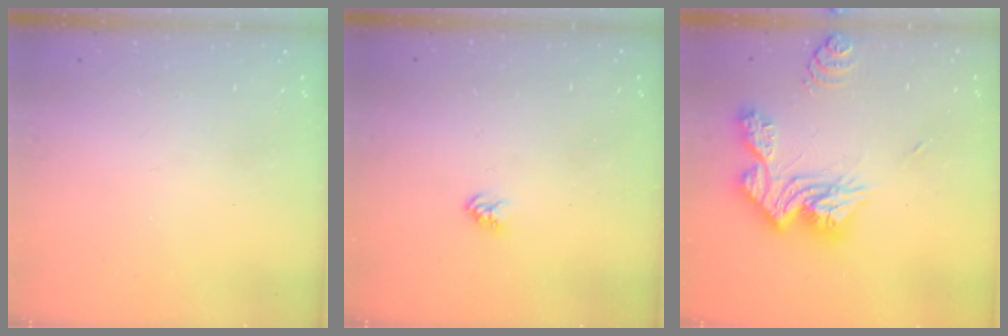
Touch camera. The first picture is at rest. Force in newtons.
{"total": 3.2, "press": 3.2, "slide": 0.3}
{"total": 17.4, "press": 17.3, "slide": 1.7}